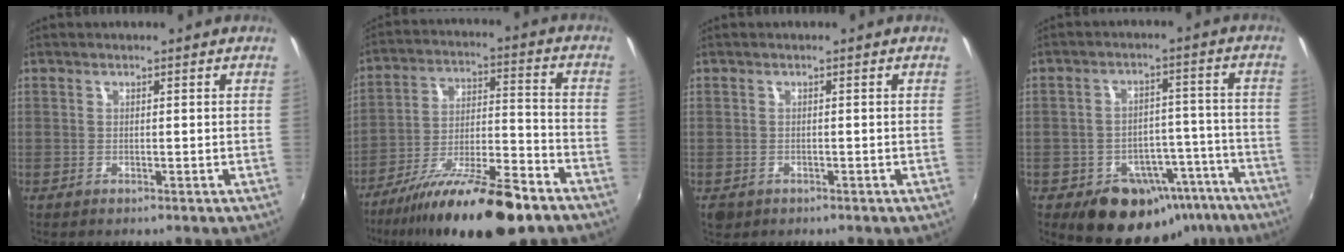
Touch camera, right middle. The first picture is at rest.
{"total": 21.6, "force": [-15.7, 4.6, 14.1], "torque": [-0.255, -0.033, -0.253]}
{"total": 2.3, "force": [-1.1, 1.7, 1.1], "torque": [-0.024, -0.009, -0.016]}
{"total": 15.4, "force": [-10.0, 10.2, 5.9], "torque": [-0.095, 0.042, -0.103]}